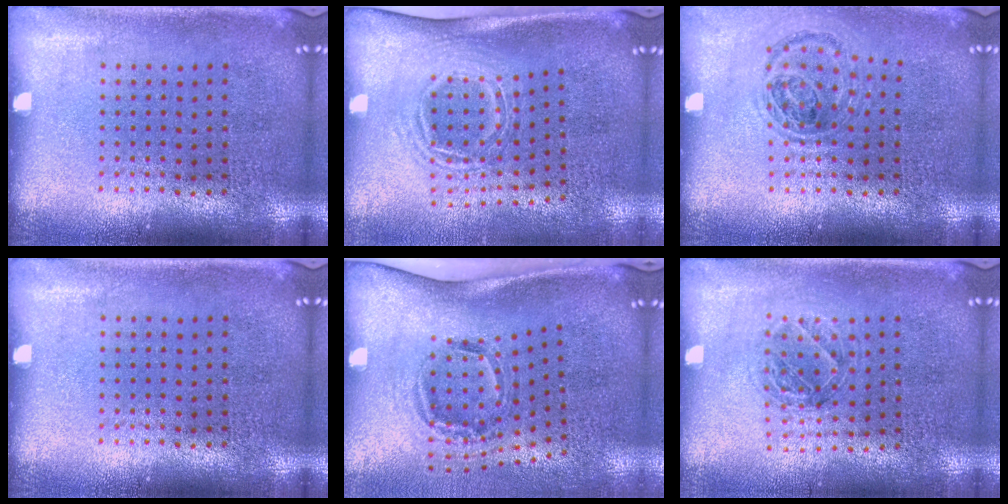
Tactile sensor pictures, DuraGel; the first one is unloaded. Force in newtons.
{"total": 1.7, "press": 1.2, "slide": 1.2}
{"total": 0.9, "press": 0.9, "slide": 0.2}
{"total": 0.0}
{"total": 2.1, "press": 1.2, "slide": 1.7}
{"total": 1.1, "press": 1.1, "slide": 0.4}